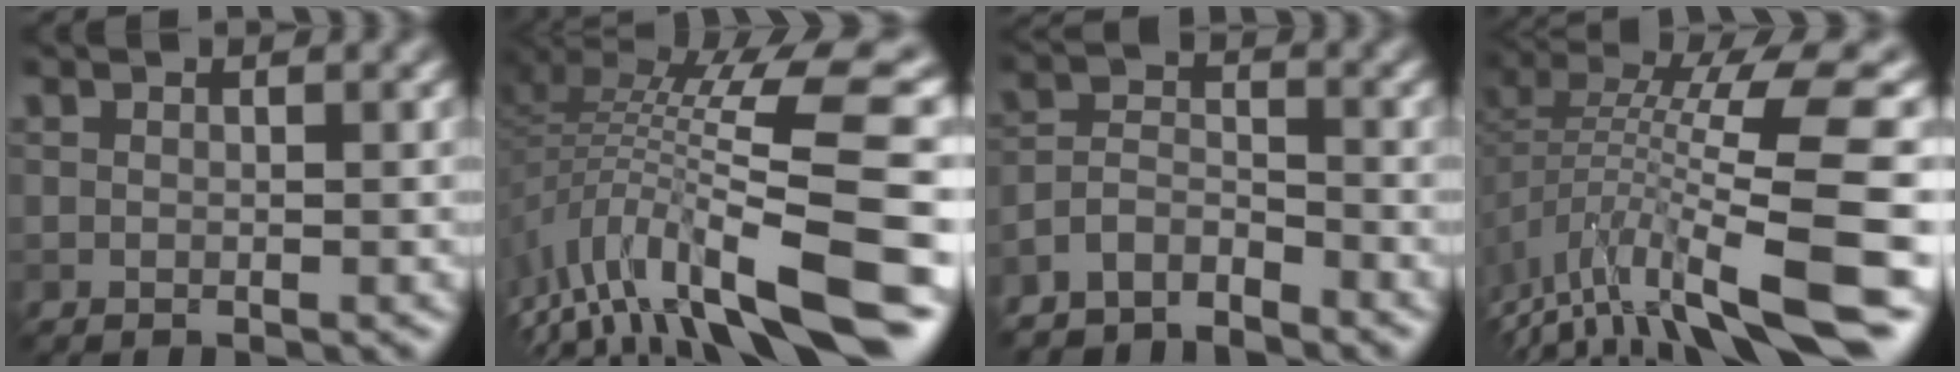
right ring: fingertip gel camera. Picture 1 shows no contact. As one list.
[{"total": 12.6, "force": [-4.7, 2.7, 11.4], "torque": [-0.199, 0.017, -0.073]}, {"total": 4.1, "force": [-3.7, 1.3, 1.2], "torque": [-0.021, -0.001, -0.083]}, {"total": 11.4, "force": [-5.5, 2.0, 9.7], "torque": [-0.165, 0.029, -0.087]}]